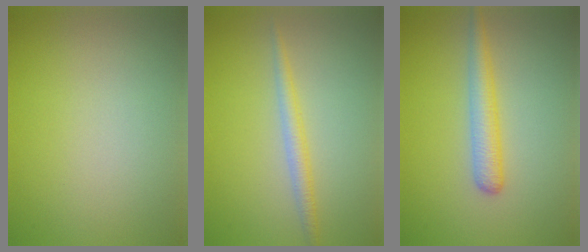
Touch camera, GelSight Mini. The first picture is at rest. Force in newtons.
{"total": 1.8, "press": 1.8, "slide": 0.1}
{"total": 2.7, "press": 2.7, "slide": 0.1}